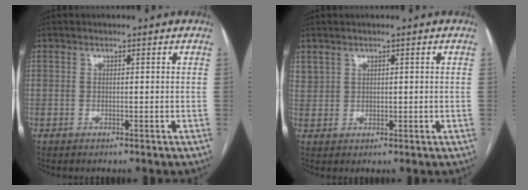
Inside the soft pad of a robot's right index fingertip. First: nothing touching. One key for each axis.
{"total": 2.3, "fx": 1.5, "fy": 1.7, "fz": 0.5, "tx": -0.009, "ty": 0.006, "tz": 0.036}